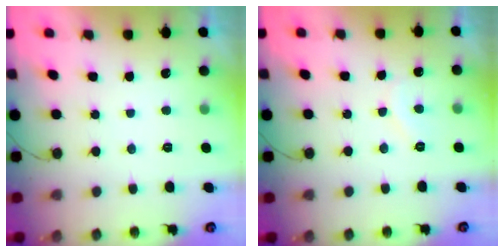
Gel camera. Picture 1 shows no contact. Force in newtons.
{"total": 5.8, "press": 5.8, "slide": 0.6}